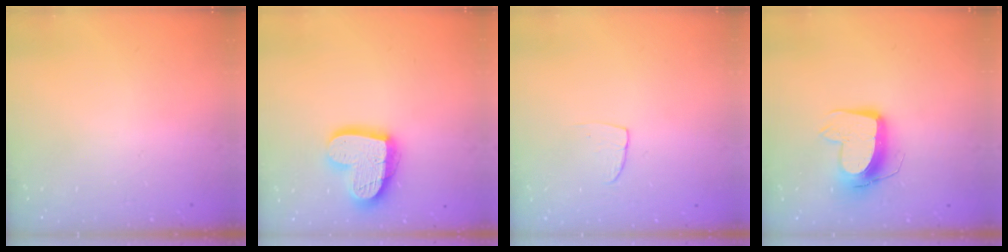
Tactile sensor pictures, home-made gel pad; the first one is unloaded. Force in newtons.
{"total": 17.2, "press": 17.1, "slide": 1.5}
{"total": 3.3, "press": 3.3, "slide": 0.2}
{"total": 11.7, "press": 11.6, "slide": 1.0}